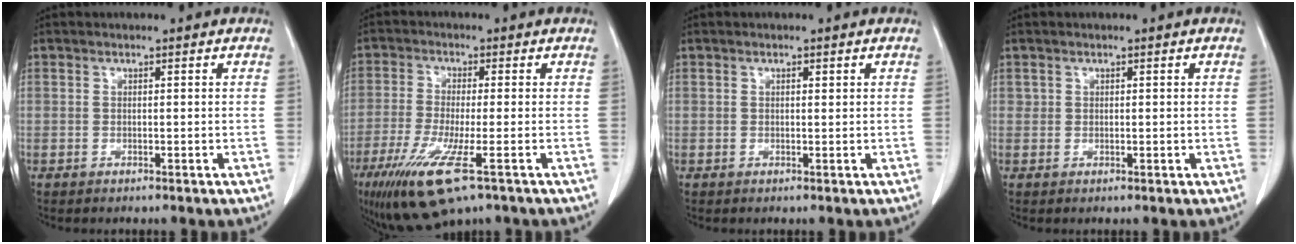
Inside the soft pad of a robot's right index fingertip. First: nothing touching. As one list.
[{"total": 10.9, "force": [-5.8, 1.5, 9.1], "torque": [-0.177, -0.034, -0.100]}, {"total": 0.6, "force": [0.3, 0.2, 0.5], "torque": [-0.011, -0.001, 0.005]}, {"total": 0.6, "force": [0.3, 0.4, 0.1], "torque": [0.004, 0.003, 0.006]}]